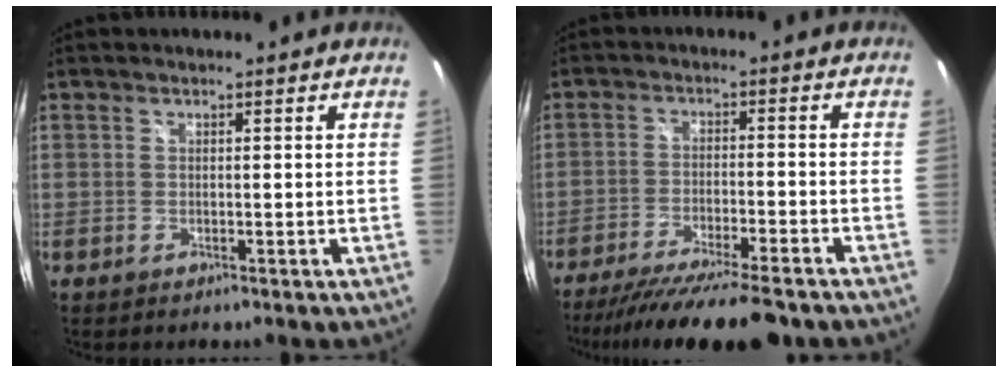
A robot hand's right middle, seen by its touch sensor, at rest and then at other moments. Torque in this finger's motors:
{"motor_torque": [1.07, -1.07, 0.50, 0.13]}